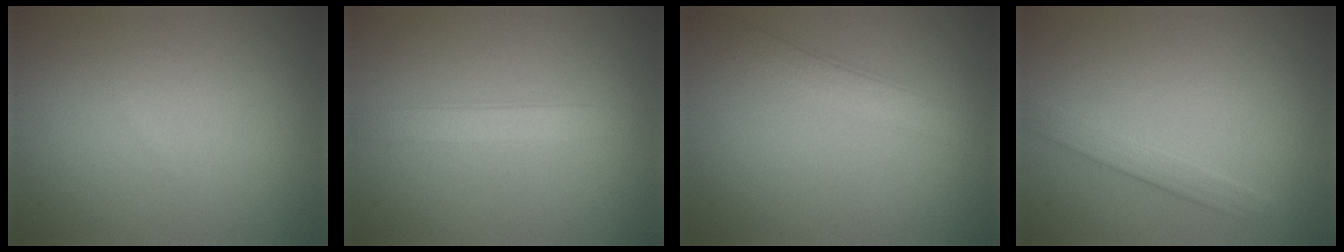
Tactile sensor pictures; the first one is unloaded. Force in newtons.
{"total": 2.1, "press": 2.1, "slide": 0.1}
{"total": 2.8, "press": 2.8, "slide": 0.1}
{"total": 1.8, "press": 1.8, "slide": 0.1}